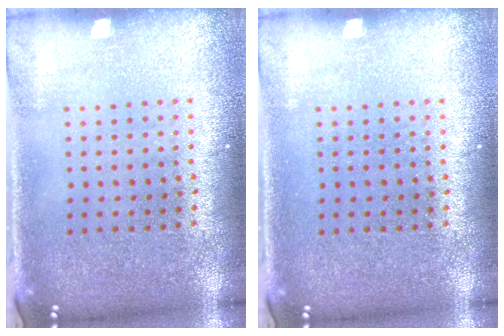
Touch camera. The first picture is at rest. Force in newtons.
{"total": 0.0}